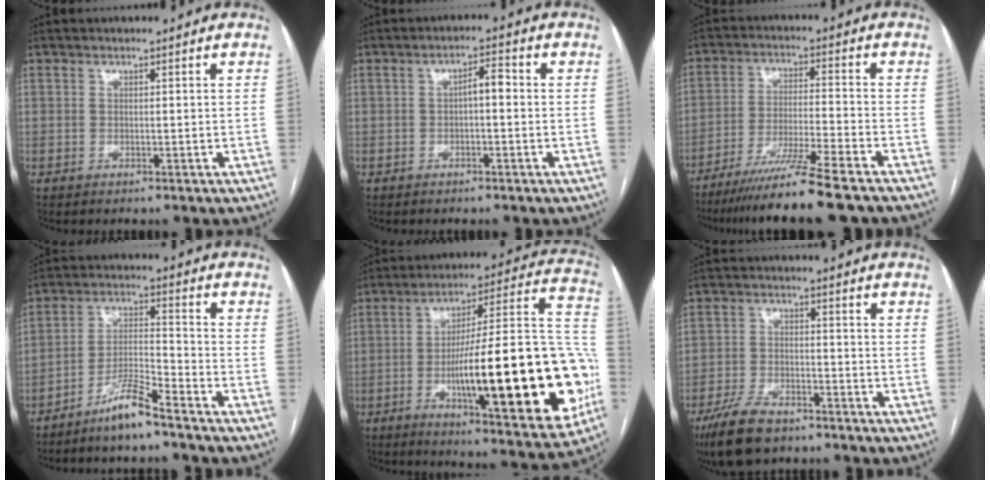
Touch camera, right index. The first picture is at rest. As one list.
[{"total": 3.0, "force": [-0.2, 0.9, 2.8], "torque": [-0.043, 0.014, -0.003]}, {"total": 13.1, "force": [-10.6, -1.4, 7.6], "torque": [-0.120, -0.035, -0.173]}, {"total": 7.2, "force": [-5.8, 0.2, 4.2], "torque": [-0.083, -0.011, -0.114]}, {"total": 30.0, "force": [-6.5, 4.9, 28.9], "torque": [-0.353, 0.010, -0.091]}, {"total": 8.8, "force": [-6.5, 3.4, 4.7], "torque": [-0.098, -0.013, -0.120]}]